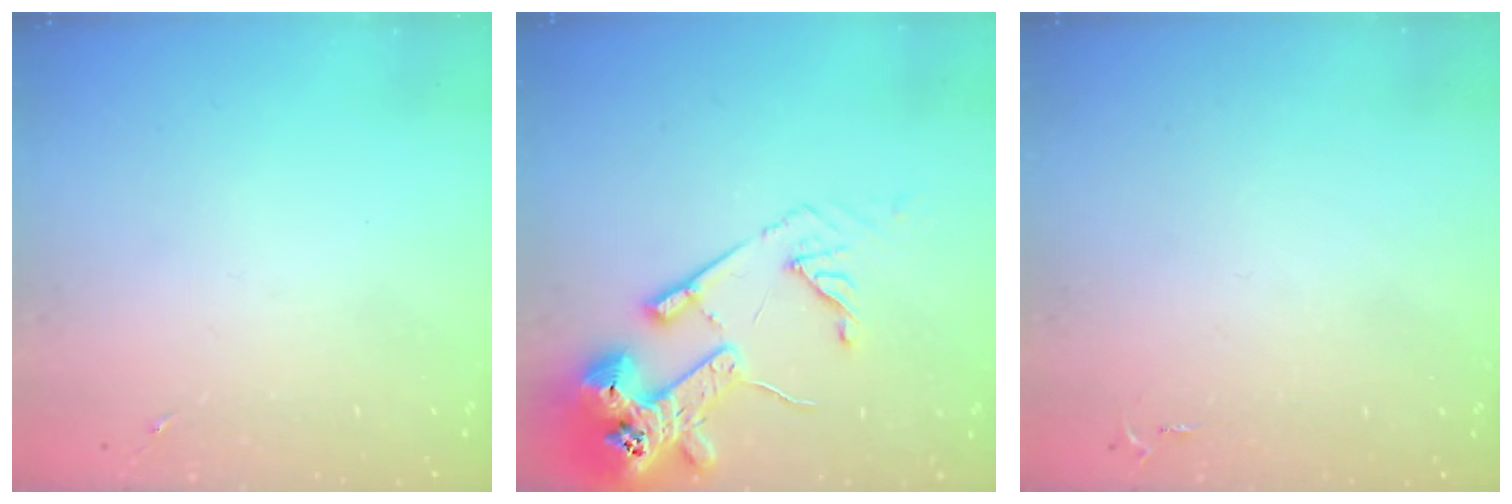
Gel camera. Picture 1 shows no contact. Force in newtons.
{"total": 16.6, "press": 16.5, "slide": 2.0}
{"total": 2.6, "press": 2.6, "slide": 0.4}